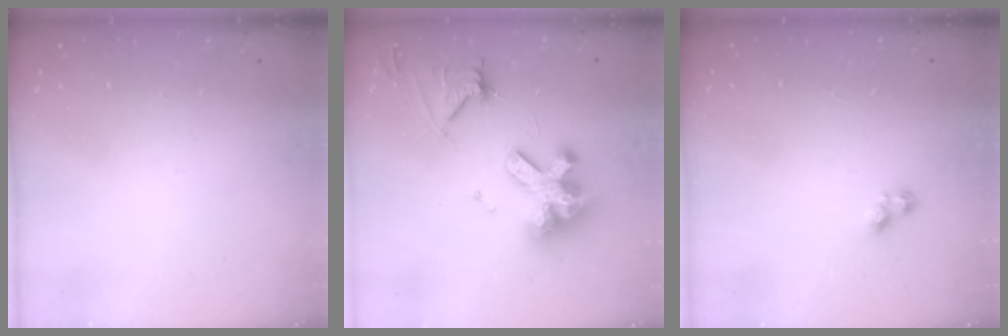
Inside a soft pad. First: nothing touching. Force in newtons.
{"total": 15.7, "press": 15.6, "slide": 1.7}
{"total": 3.0, "press": 2.9, "slide": 0.6}